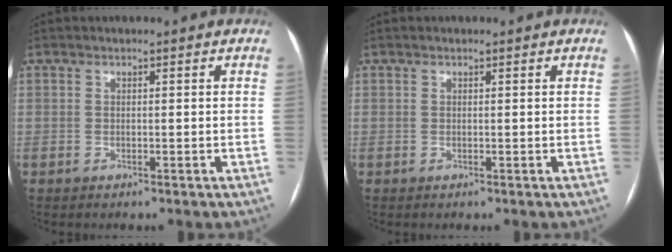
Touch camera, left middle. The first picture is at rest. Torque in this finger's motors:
{"motor_torque": [-0.08, -0.05, 0.02, 0.00]}